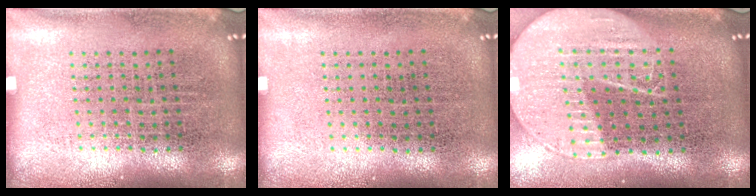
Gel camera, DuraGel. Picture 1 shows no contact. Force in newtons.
{"total": 0.0}
{"total": 2.1, "press": 1.8, "slide": 1.0}